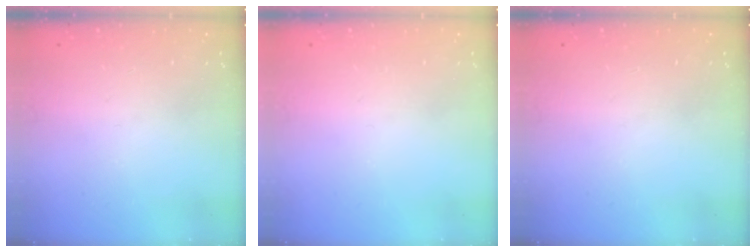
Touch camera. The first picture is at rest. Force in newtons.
{"total": 0.0}
{"total": 0.0}